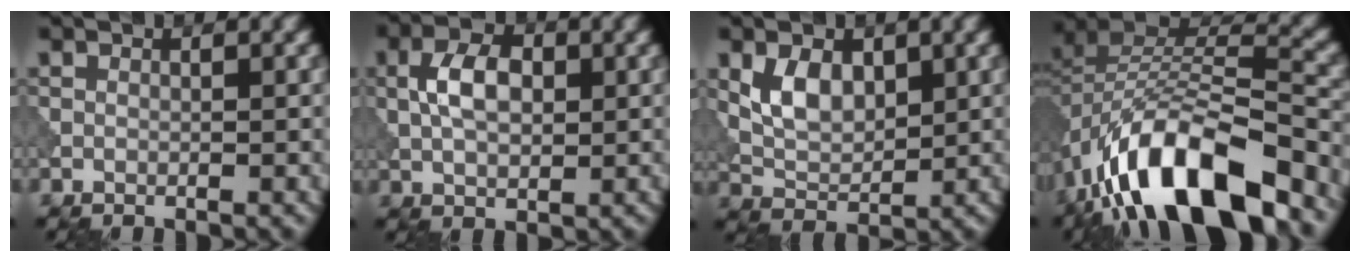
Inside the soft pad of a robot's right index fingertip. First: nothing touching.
{"total": 4.6, "force": [0.5, 2.8, 3.6], "torque": [-0.071, 0.005, 0.006]}
{"total": 4.1, "force": [1.2, 2.7, 2.8], "torque": [-0.055, -0.004, 0.025]}
{"total": 13.8, "force": [-8.5, 5.4, 9.5], "torque": [-0.158, 0.010, -0.152]}